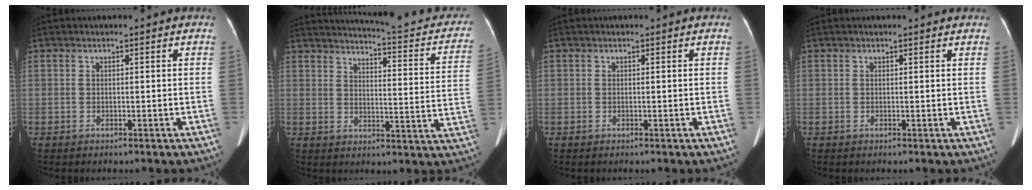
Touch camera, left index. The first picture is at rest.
{"total": 19.6, "force": [17.1, 3.7, 8.9], "torque": [-0.109, -0.028, 0.190]}
{"total": 0.0}
{"total": 1.8, "force": [1.7, 0.2, 0.5], "torque": [-0.012, 0.007, 0.017]}